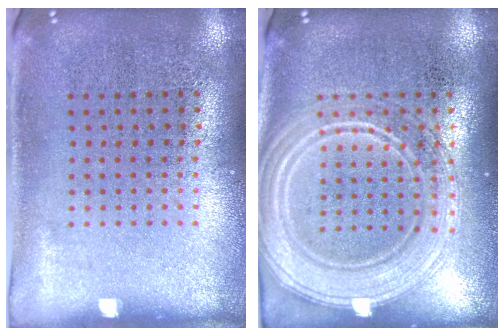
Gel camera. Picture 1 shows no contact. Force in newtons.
{"total": 3.5, "press": 3.5, "slide": 0.5}